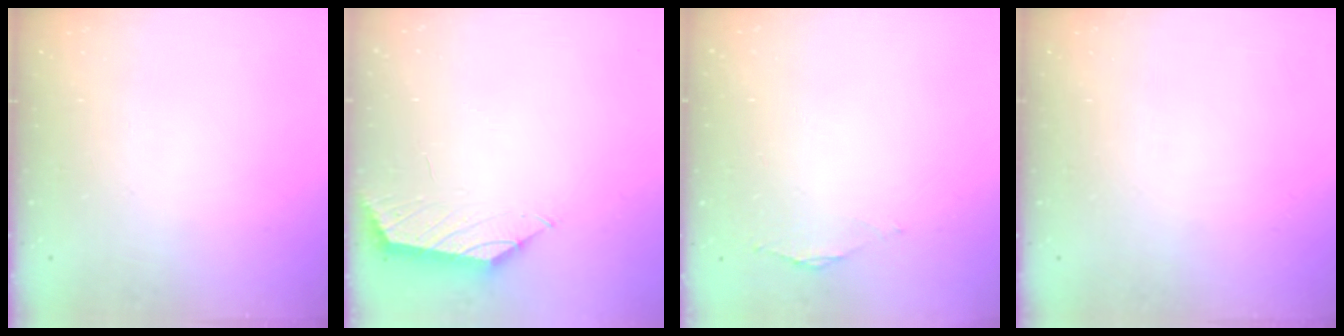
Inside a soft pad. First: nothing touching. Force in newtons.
{"total": 1.3, "press": 1.2, "slide": 0.4}
{"total": 0.5, "press": 0.4, "slide": 0.3}
{"total": 0.0}